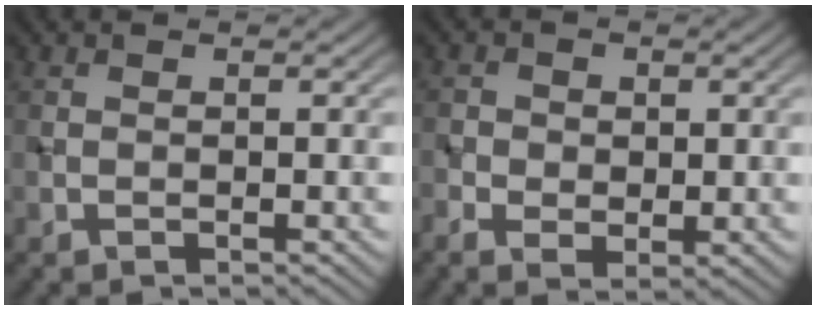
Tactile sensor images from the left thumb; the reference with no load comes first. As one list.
[{"total": 3.4, "force": [-0.4, 2.7, 2.1], "torque": [-0.043, -0.007, -0.002]}]